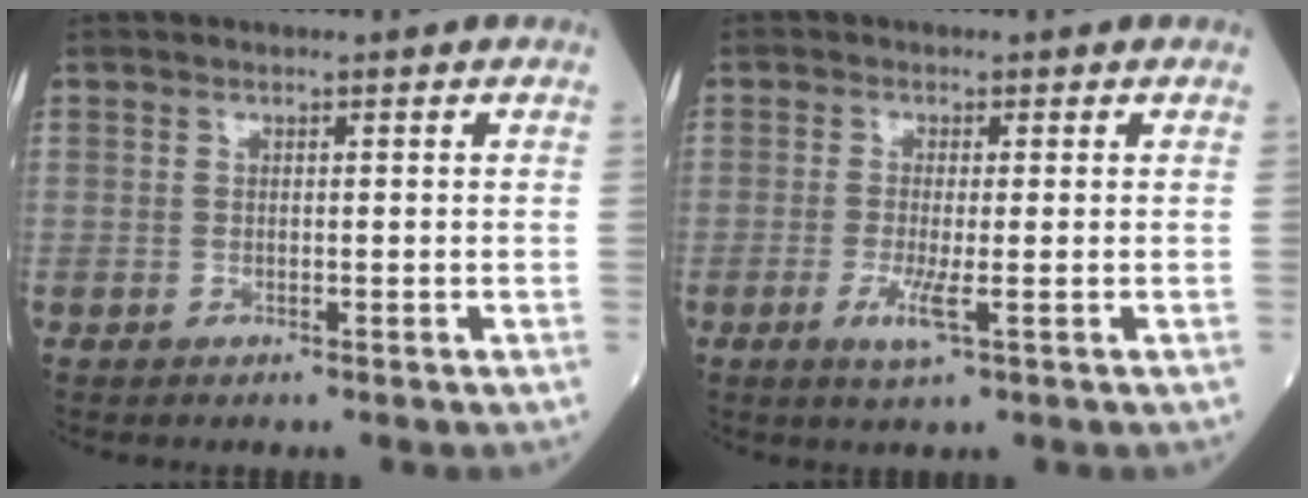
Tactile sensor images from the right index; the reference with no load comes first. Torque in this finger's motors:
{"motor_torque": [1.16, -0.14, 0.50, 0.09]}